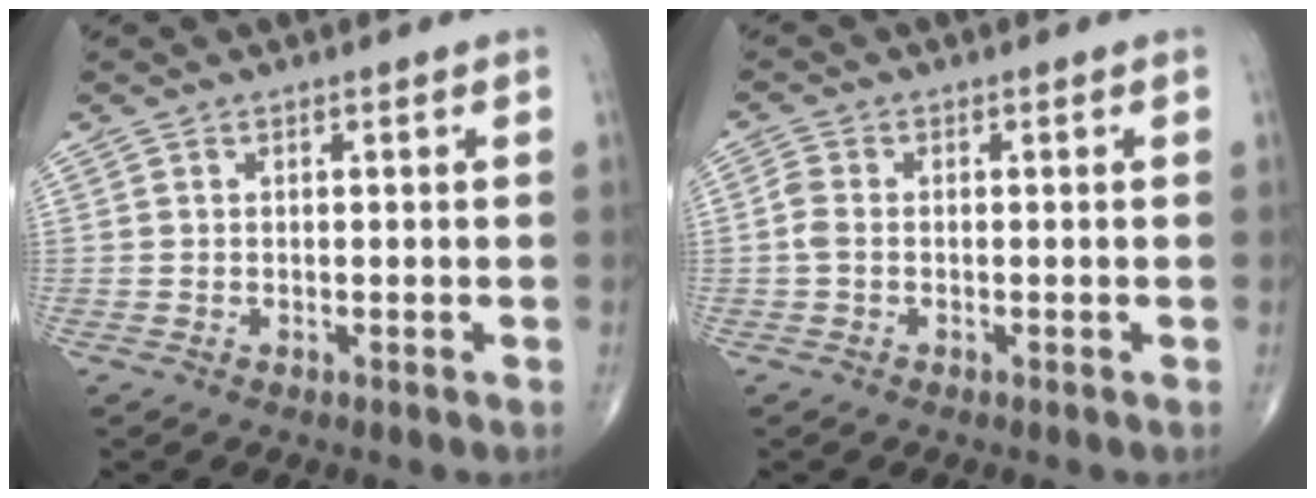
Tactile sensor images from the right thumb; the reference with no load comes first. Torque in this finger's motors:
{"motor_torque": [-0.07, -0.10, 0.04, 0.06, 0.10]}